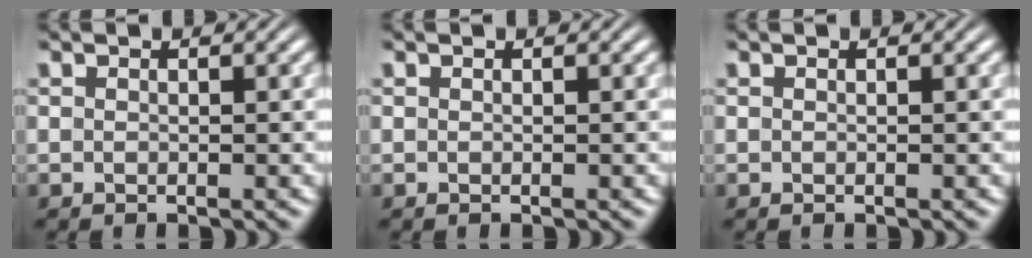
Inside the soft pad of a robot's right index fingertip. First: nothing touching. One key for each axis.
{"total": 0.0}
{"total": 0.0}